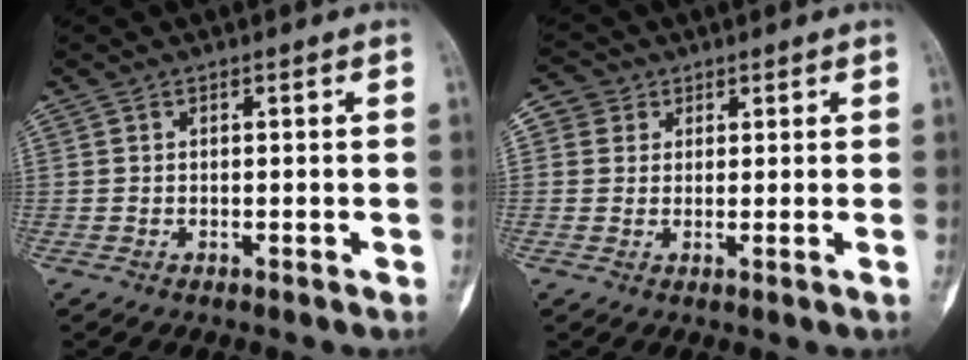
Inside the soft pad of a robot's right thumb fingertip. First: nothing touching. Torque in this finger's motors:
{"motor_torque": [-0.22, 1.40, 0.08, -0.08, -0.04]}